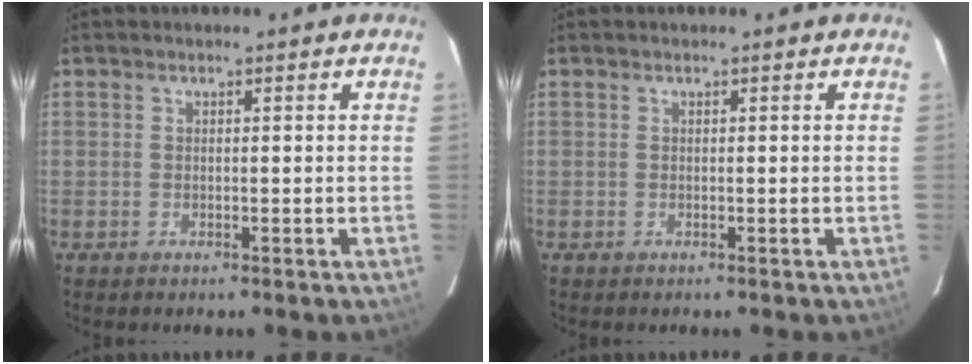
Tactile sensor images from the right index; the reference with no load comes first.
{"total": 0.0}